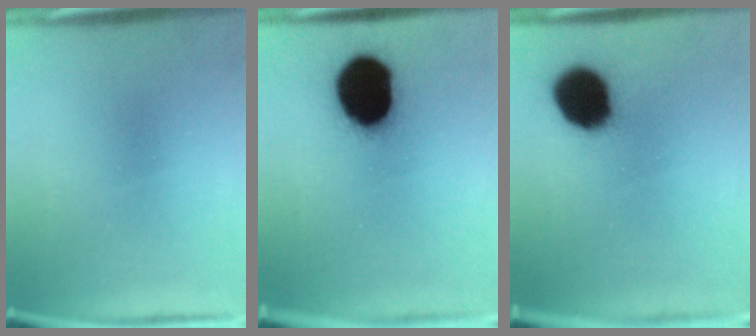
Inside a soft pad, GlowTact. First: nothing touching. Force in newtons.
{"total": 20.1}
{"total": 13.7}